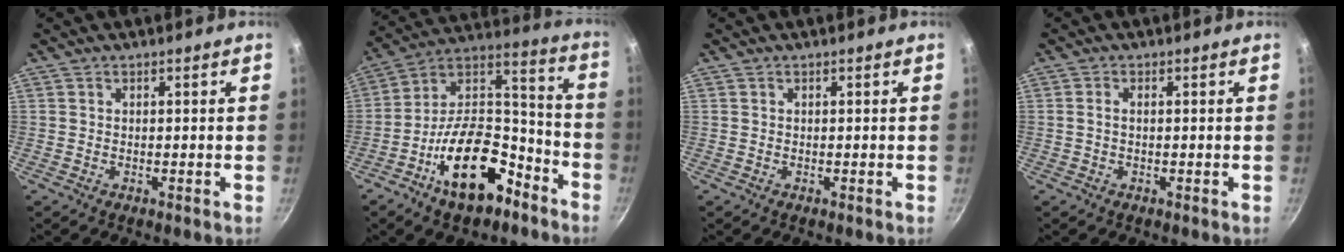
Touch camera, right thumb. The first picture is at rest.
{"total": 21.1, "force": [-10.9, 11.0, 14.3], "torque": [-0.189, 0.093, -0.178]}
{"total": 0.0}
{"total": 1.2, "force": [0.0, 0.6, 1.1], "torque": [-0.028, 0.006, -0.003]}